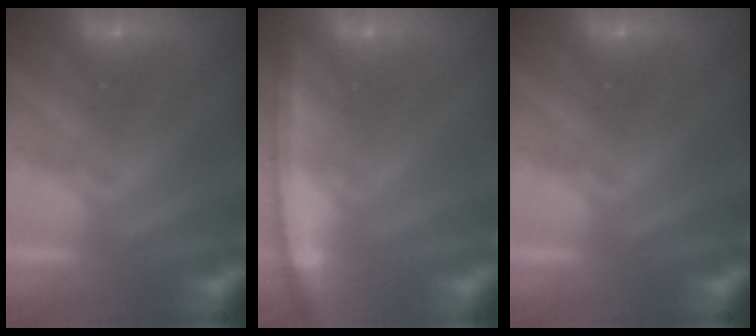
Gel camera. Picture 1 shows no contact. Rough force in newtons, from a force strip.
{"total": 1.3}
{"total": 0.0}